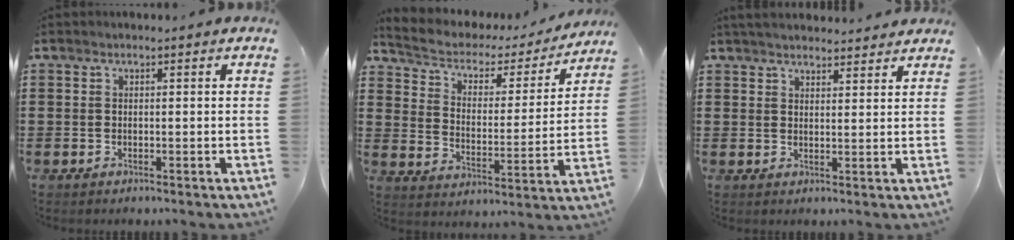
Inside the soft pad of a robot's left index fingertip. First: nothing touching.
{"total": 3.3, "force": [2.4, 1.9, 1.3], "torque": [-0.045, -0.017, 0.030]}
{"total": 3.1, "force": [3.0, 0.2, 0.4], "torque": [-0.016, -0.005, 0.058]}